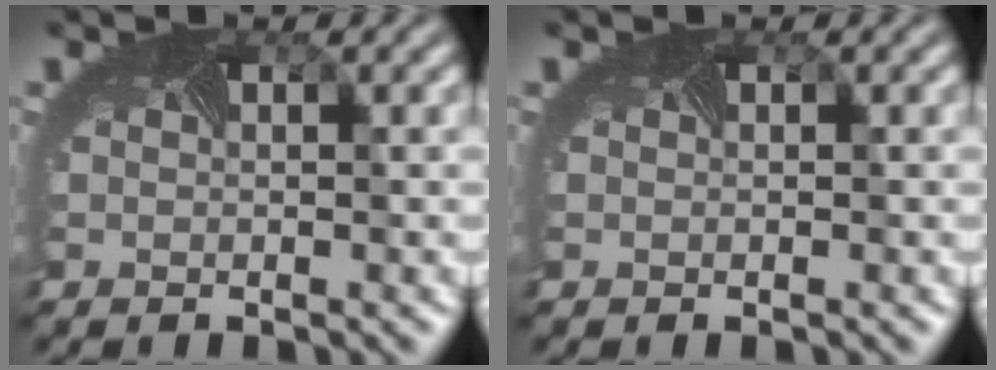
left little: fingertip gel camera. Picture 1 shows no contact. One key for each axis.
{"total": 0.0}